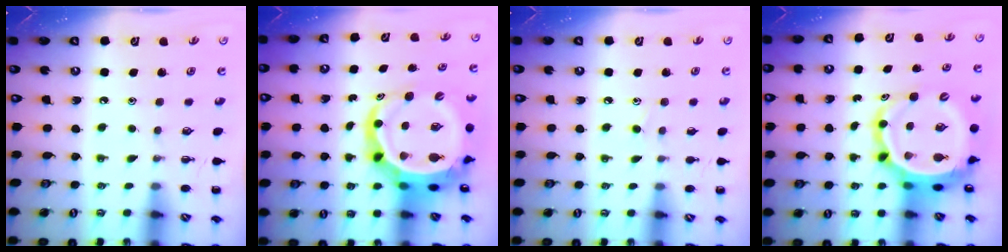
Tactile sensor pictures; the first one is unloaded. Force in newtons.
{"total": 9.5, "press": 9.1, "slide": 2.7}
{"total": 5.4, "press": 5.0, "slide": 1.9}
{"total": 9.0, "press": 8.6, "slide": 2.4}